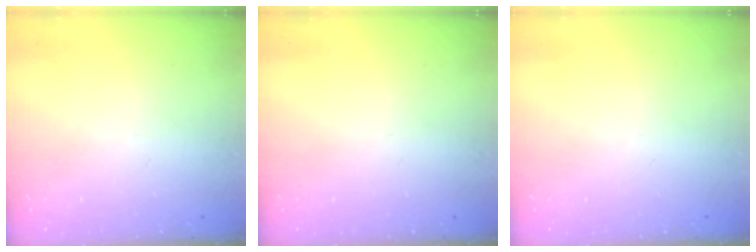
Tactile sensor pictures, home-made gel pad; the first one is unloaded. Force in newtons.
{"total": 0.0}
{"total": 0.0}